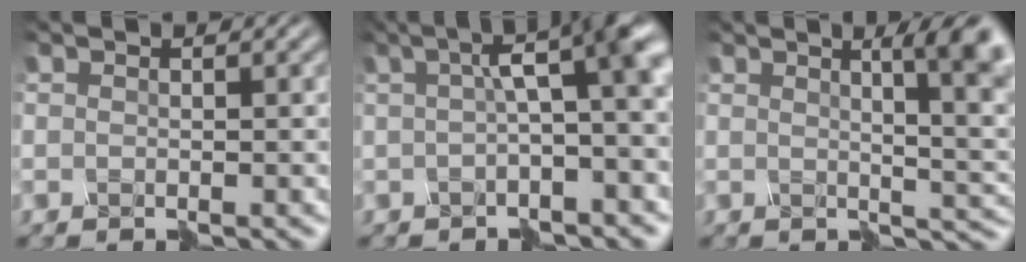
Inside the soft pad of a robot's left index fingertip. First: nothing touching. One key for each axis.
{"total": 6.5, "fx": 1.0, "fy": 1.5, "fz": 6.2, "tx": -0.074, "ty": 0.030, "tz": -0.001}
{"total": 8.6, "fx": 2.8, "fy": 2.7, "fz": 7.7, "tx": -0.061, "ty": 0.026, "tz": 0.022}